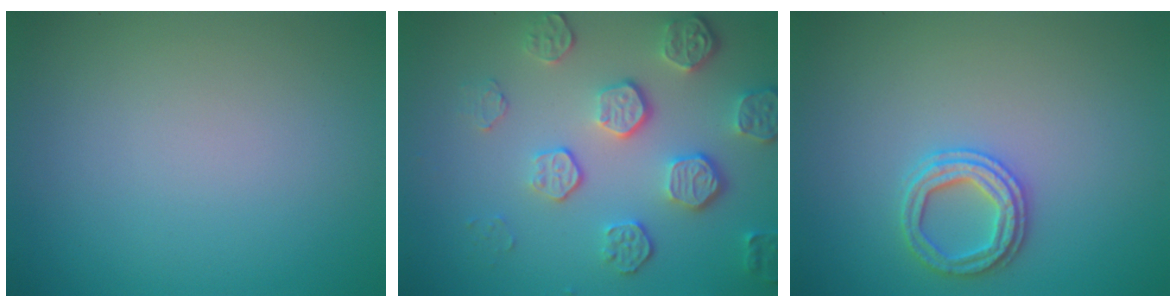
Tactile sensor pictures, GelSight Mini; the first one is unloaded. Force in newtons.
{"total": 5.4, "press": 4.1, "slide": 3.4}
{"total": 2.4, "press": 2.4, "slide": 0.1}